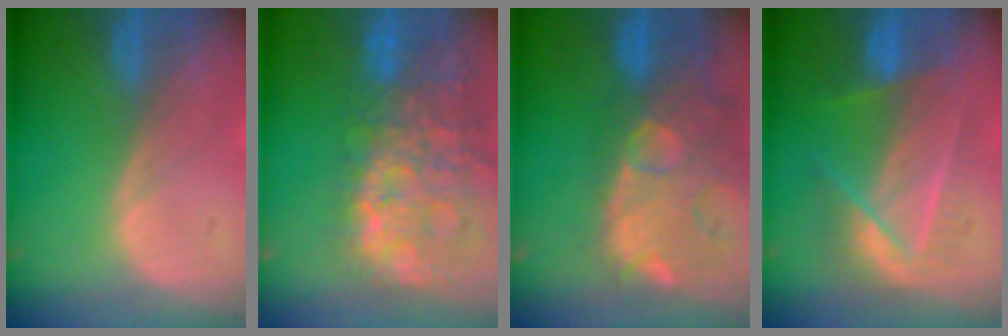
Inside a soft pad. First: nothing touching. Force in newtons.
{"total": 14.3, "press": 11.6, "slide": 8.3}
{"total": 14.4, "press": 11.7, "slide": 8.5}
{"total": 7.3, "press": 6.6, "slide": 3.0}